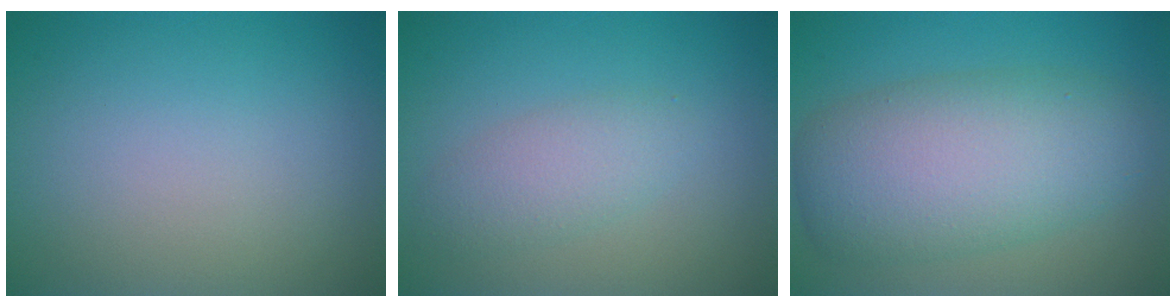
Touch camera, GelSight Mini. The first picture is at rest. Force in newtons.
{"total": 2.7, "press": 2.7, "slide": 0.1}
{"total": 8.6, "press": 8.6, "slide": 0.7}